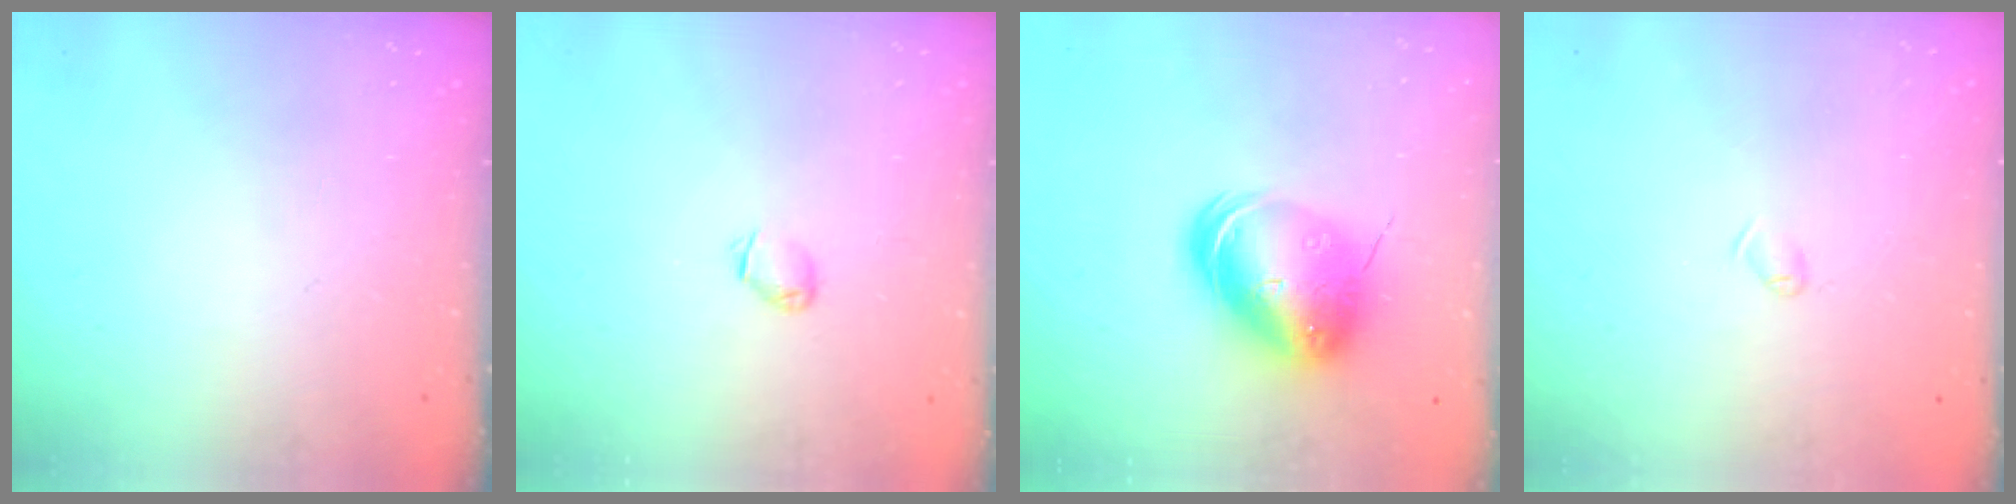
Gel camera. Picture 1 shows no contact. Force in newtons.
{"total": 2.0, "press": 2.0, "slide": 0.4}
{"total": 10.9, "press": 10.7, "slide": 2.0}
{"total": 3.5, "press": 3.5, "slide": 0.5}